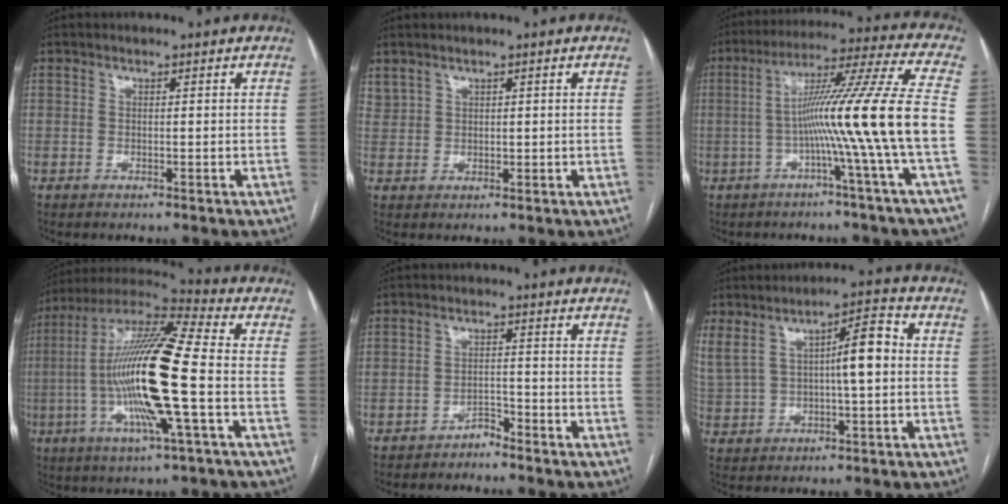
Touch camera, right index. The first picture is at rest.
{"total": 2.4, "force": [1.9, 1.3, 0.6], "torque": [-0.014, 0.010, 0.048]}
{"total": 16.0, "force": [-3.1, -3.5, 15.3], "torque": [-0.242, 0.007, -0.058]}
{"total": 19.8, "force": [-2.9, 1.0, 19.5], "torque": [-0.389, -0.004, -0.061]}
{"total": 2.1, "force": [-2.0, 0.6, 0.3], "torque": [0.001, 0.002, -0.034]}
{"total": 10.8, "force": [2.5, 3.6, 9.8], "torque": [-0.189, 0.031, 0.050]}